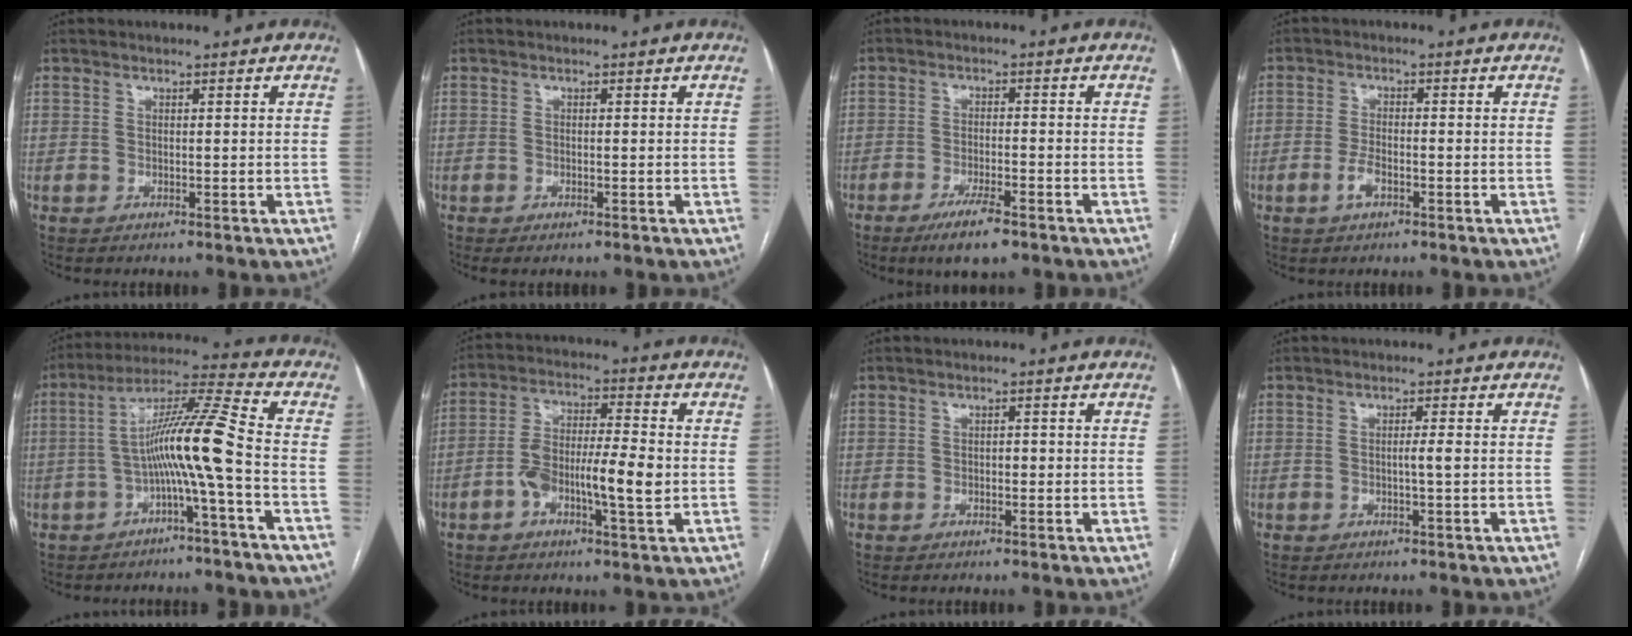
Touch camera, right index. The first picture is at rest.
{"total": 0.9, "force": [-0.5, 0.2, 0.7], "torque": [-0.014, -0.004, -0.003]}
{"total": 6.3, "force": [-4.1, 1.2, 4.6], "torque": [-0.086, -0.009, -0.066]}
{"total": 3.1, "force": [-1.5, 1.5, 2.3], "torque": [-0.053, 0.000, -0.027]}
{"total": 10.7, "force": [-2.4, -1.3, 10.4], "torque": [-0.182, 0.027, -0.047]}
{"total": 10.3, "force": [-2.3, 2.1, 9.8], "torque": [-0.181, 0.016, -0.040]}
{"total": 1.0, "force": [-0.1, 0.6, 0.8], "torque": [-0.009, 0.003, -0.002]}
{"total": 1.5, "force": [-0.1, -0.2, 1.5], "torque": [-0.026, 0.000, -0.002]}